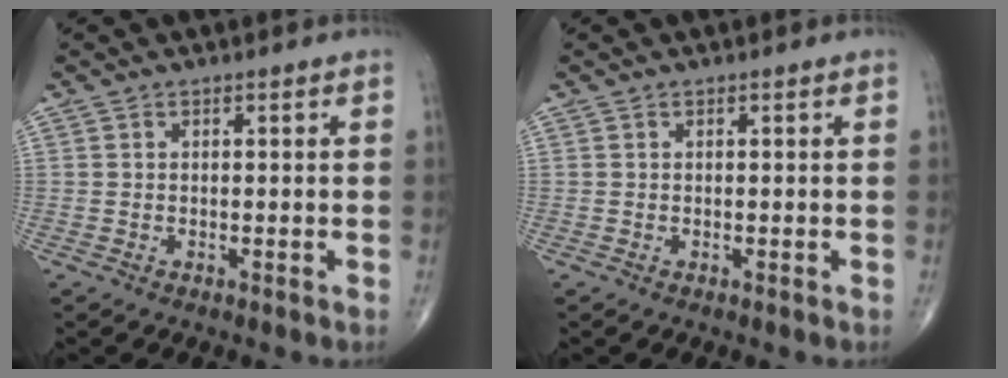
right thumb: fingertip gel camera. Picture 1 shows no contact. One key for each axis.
{"total": 0.0}